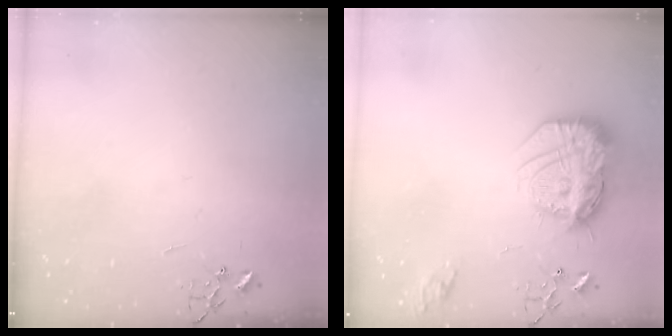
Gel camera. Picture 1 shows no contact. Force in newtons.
{"total": 18.9, "press": 18.8, "slide": 1.8}